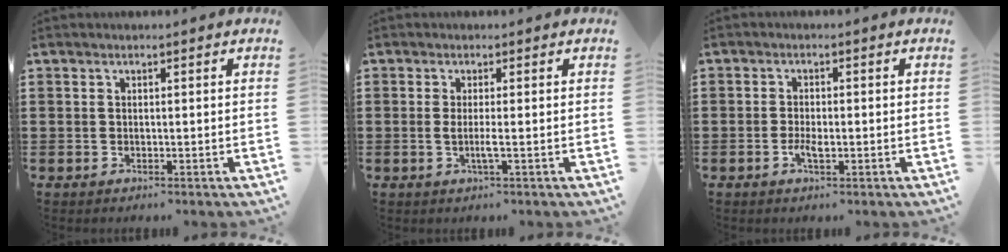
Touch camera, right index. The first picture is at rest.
{"total": 2.2, "force": [-0.5, -0.1, 2.1], "torque": [-0.039, -0.005, -0.010]}
{"total": 2.3, "force": [-0.8, 1.0, 1.9], "torque": [-0.044, -0.002, -0.016]}